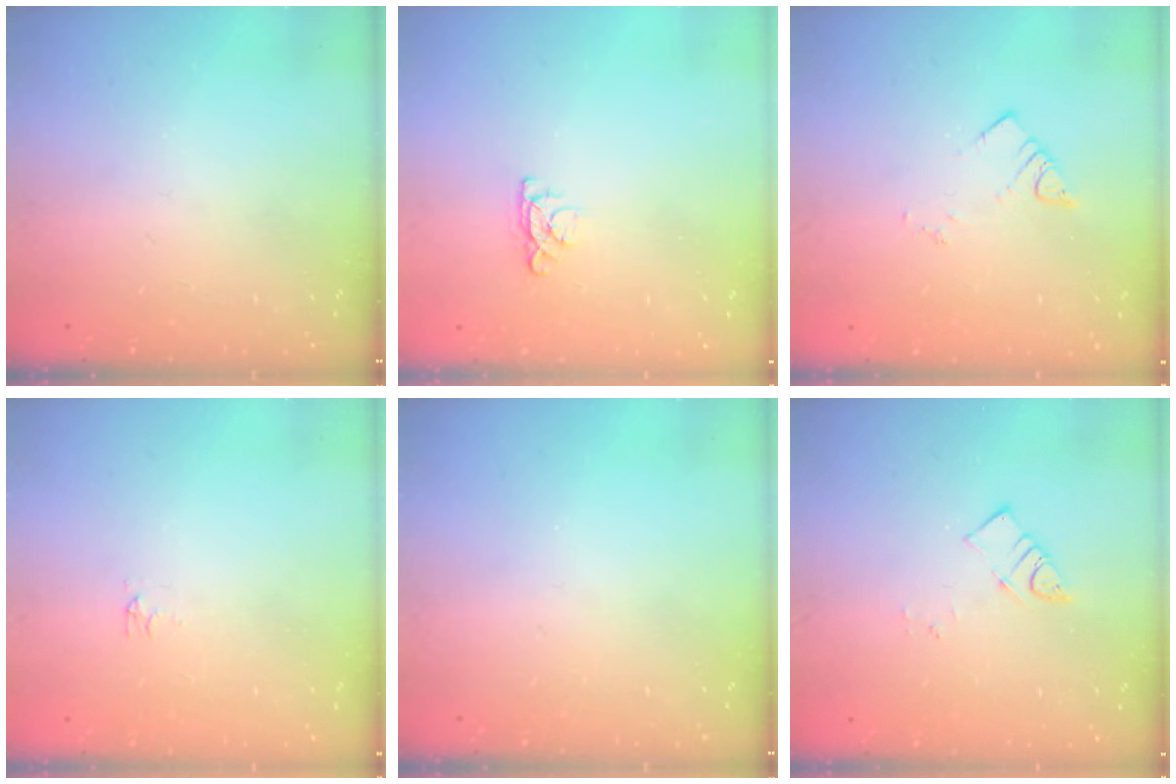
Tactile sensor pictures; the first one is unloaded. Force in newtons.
{"total": 4.0, "press": 4.0, "slide": 0.5}
{"total": 3.7, "press": 3.7, "slide": 0.5}
{"total": 2.9, "press": 2.9, "slide": 0.5}
{"total": 0.0}
{"total": 3.4, "press": 3.4, "slide": 0.2}